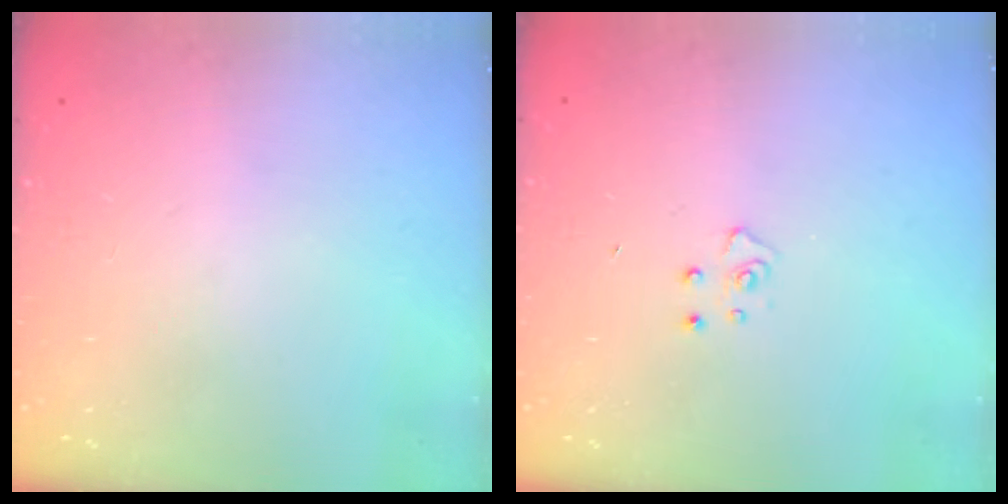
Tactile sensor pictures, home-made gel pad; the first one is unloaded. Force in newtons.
{"total": 4.4, "press": 4.4, "slide": 0.3}